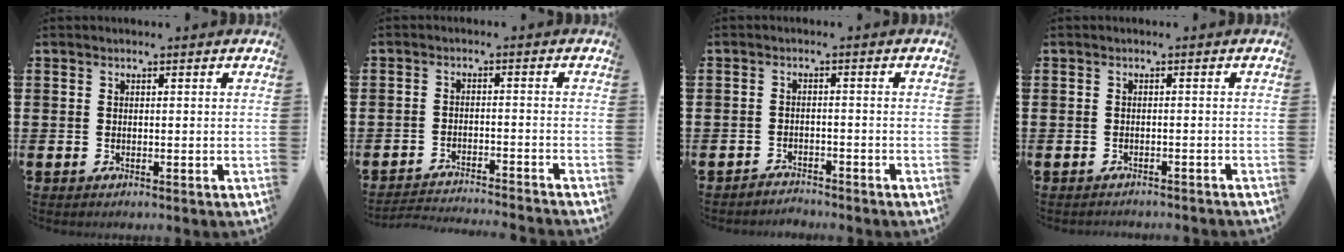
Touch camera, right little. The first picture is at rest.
{"total": 2.6, "force": [-2.6, -0.2, 0.2], "torque": [-0.005, 0.002, -0.056]}
{"total": 1.9, "force": [-1.9, 0.1, -0.4], "torque": [0.000, 0.005, -0.042]}
{"total": 0.8, "force": [-0.8, 0.0, 0.0], "torque": [-0.001, 0.000, -0.017]}